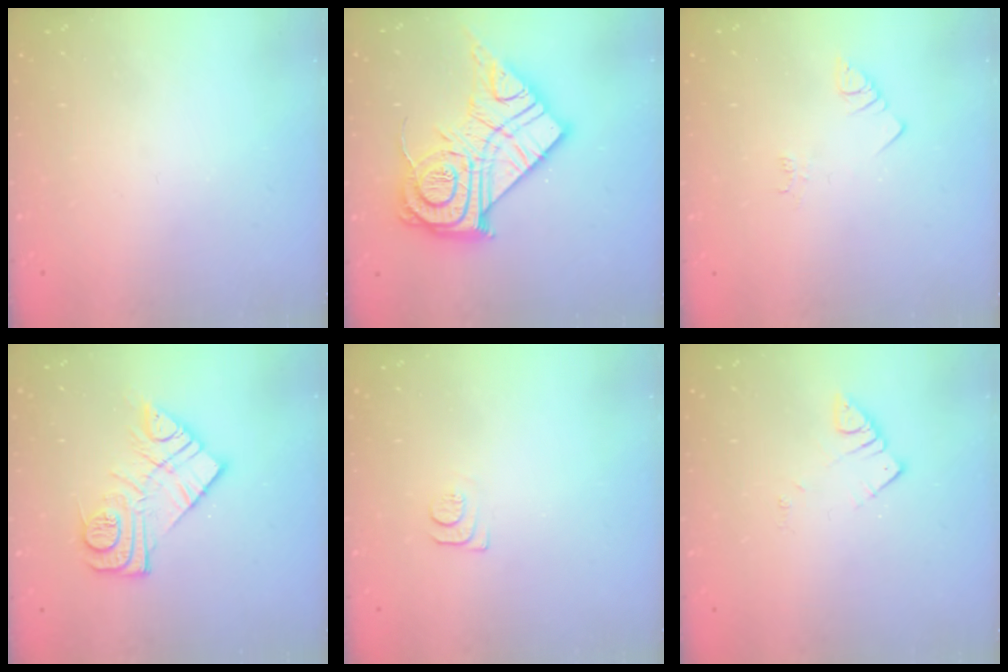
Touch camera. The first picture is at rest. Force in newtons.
{"total": 23.3, "press": 23.3, "slide": 1.7}
{"total": 1.4, "press": 1.4, "slide": 0.3}
{"total": 13.2, "press": 13.2, "slide": 0.9}
{"total": 4.3, "press": 4.3, "slide": 0.7}
{"total": 2.8, "press": 2.7, "slide": 0.3}